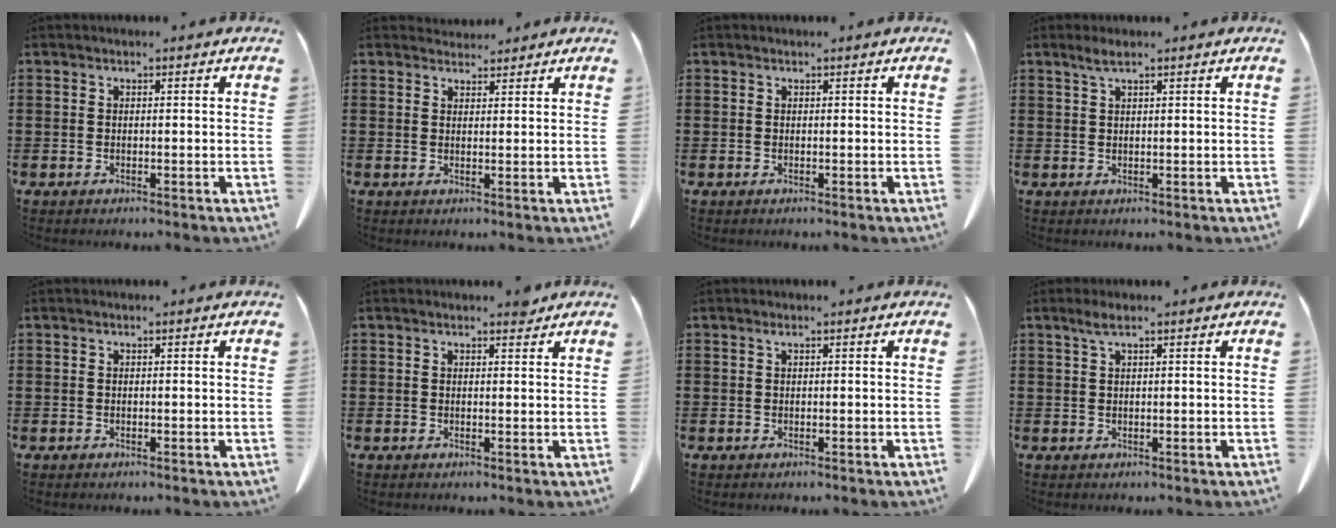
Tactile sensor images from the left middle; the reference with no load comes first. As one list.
[{"total": 2.3, "force": [2.2, 0.7, 0.0], "torque": [0.002, -0.004, 0.040]}, {"total": 0.0}, {"total": 1.9, "force": [1.2, 0.2, 1.4], "torque": [-0.031, -0.001, 0.023]}, {"total": 0.0}, {"total": 1.7, "force": [1.5, 0.4, 0.7], "torque": [-0.009, -0.002, 0.026]}, {"total": 0.5, "force": [0.3, 0.1, 0.4], "torque": [-0.010, -0.001, 0.007]}, {"total": 1.9, "force": [1.1, 0.2, 1.5], "torque": [-0.033, 0.000, 0.020]}]